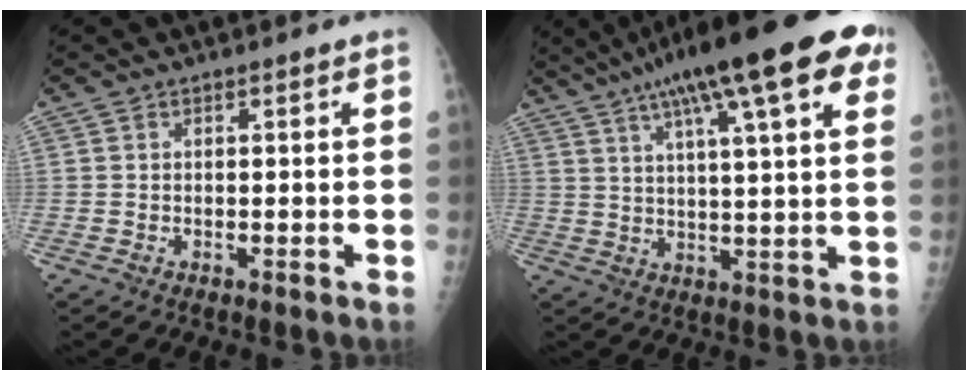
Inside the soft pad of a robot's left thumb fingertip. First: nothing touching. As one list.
[{"total": 23.0, "force": [12.1, 5.1, 18.9], "torque": [-0.286, 0.015, 0.172]}]